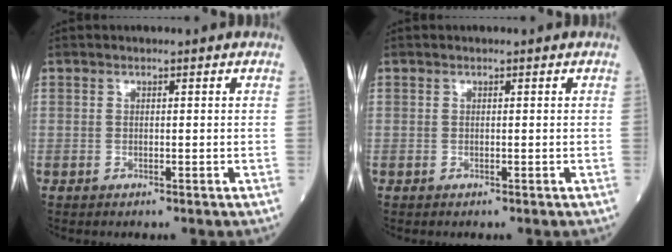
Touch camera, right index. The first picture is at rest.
{"total": 0.0}